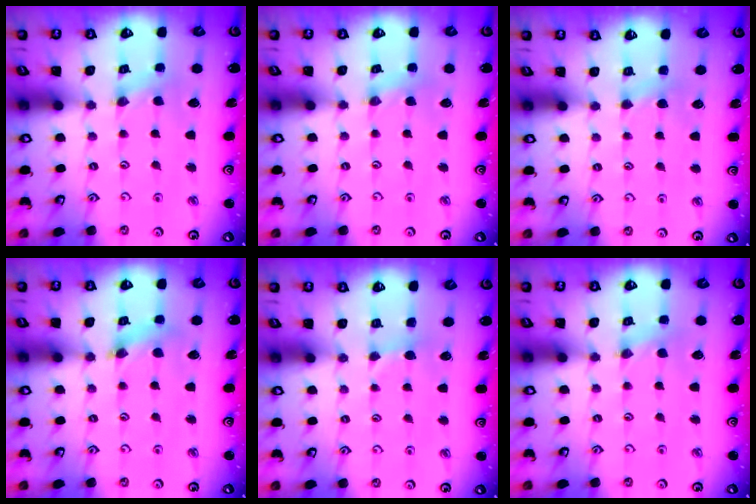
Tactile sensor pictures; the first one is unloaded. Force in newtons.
{"total": 2.4, "press": 2.4, "slide": 0.5}
{"total": 2.5, "press": 2.5, "slide": 0.4}
{"total": 3.2, "press": 3.2, "slide": 0.4}
{"total": 2.0, "press": 2.0, "slide": 0.1}
{"total": 1.4, "press": 1.4, "slide": 0.3}